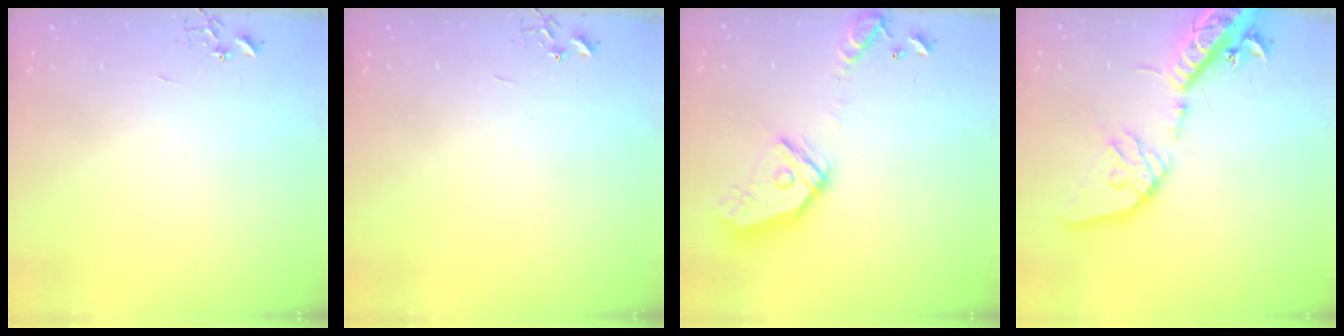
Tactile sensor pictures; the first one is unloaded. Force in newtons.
{"total": 0.0}
{"total": 16.2, "press": 16.1, "slide": 2.1}
{"total": 19.7, "press": 19.2, "slide": 4.1}